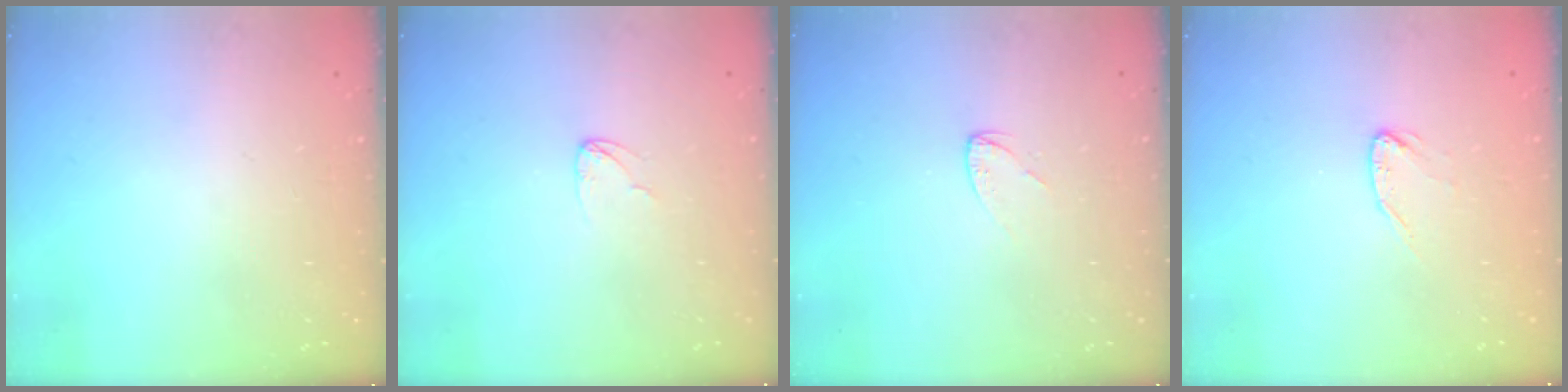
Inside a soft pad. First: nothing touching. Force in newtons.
{"total": 2.7, "press": 2.7, "slide": 0.1}
{"total": 2.5, "press": 2.5, "slide": 0.2}
{"total": 4.0, "press": 3.9, "slide": 0.4}